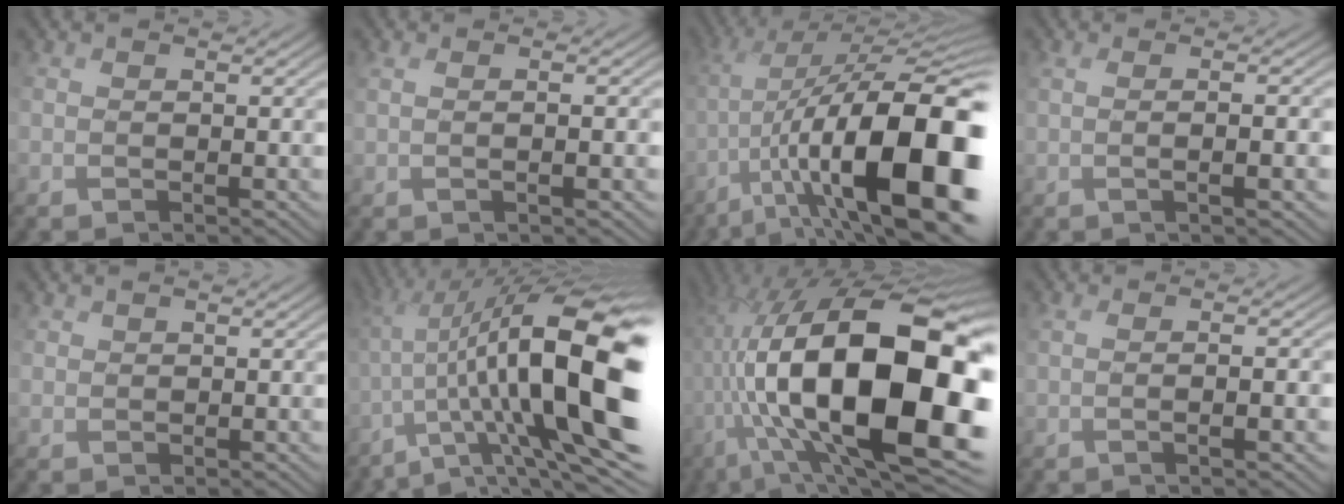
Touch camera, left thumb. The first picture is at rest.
{"total": 2.5, "force": [0.6, 0.7, 2.4], "torque": [-0.032, 0.004, 0.011]}
{"total": 18.9, "force": [-4.7, 7.7, 16.6], "torque": [-0.291, -0.011, -0.068]}
{"total": 3.9, "force": [0.1, 1.0, 3.8], "torque": [-0.053, 0.001, 0.006]}
{"total": 1.1, "force": [0.4, 0.4, -1.0], "torque": [0.009, -0.003, 0.012]}
{"total": 18.7, "force": [-0.3, 6.7, 17.5], "torque": [-0.301, 0.003, 0.009]}
{"total": 22.5, "force": [0.4, 10.6, 19.8], "torque": [-0.368, 0.000, 0.017]}
{"total": 3.5, "force": [0.3, 0.9, 3.4], "torque": [-0.046, 0.002, 0.008]}